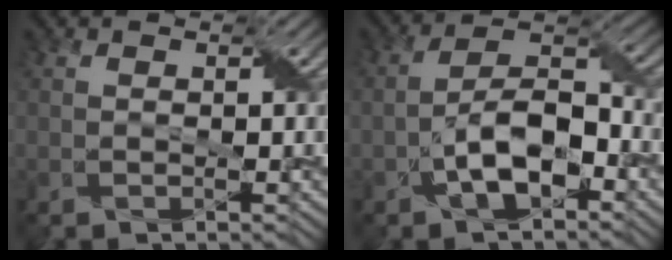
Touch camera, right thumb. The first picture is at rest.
{"total": 8.1, "force": [-3.5, 3.9, 6.2], "torque": [-0.108, 0.011, -0.066]}